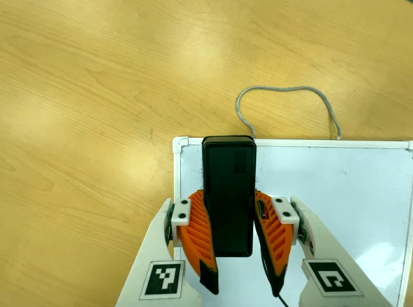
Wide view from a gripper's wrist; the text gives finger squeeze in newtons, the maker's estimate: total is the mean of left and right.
{"total": 11.8, "left": 9.8, "right": 13.8}